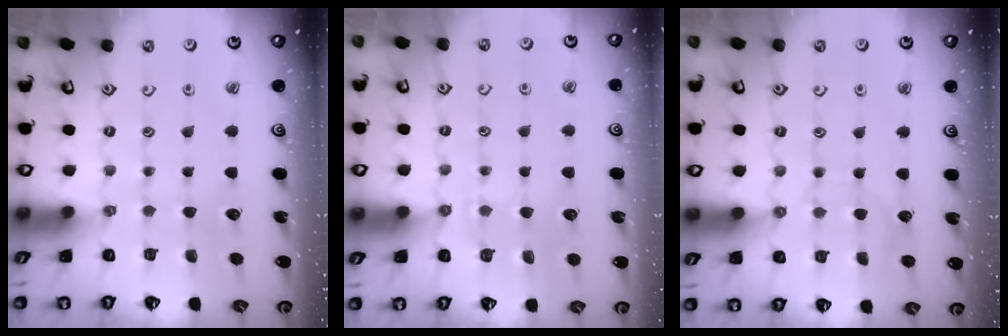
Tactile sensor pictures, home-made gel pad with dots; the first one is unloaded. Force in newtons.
{"total": 3.0, "press": 2.9, "slide": 0.7}
{"total": 2.8, "press": 2.8, "slide": 0.3}